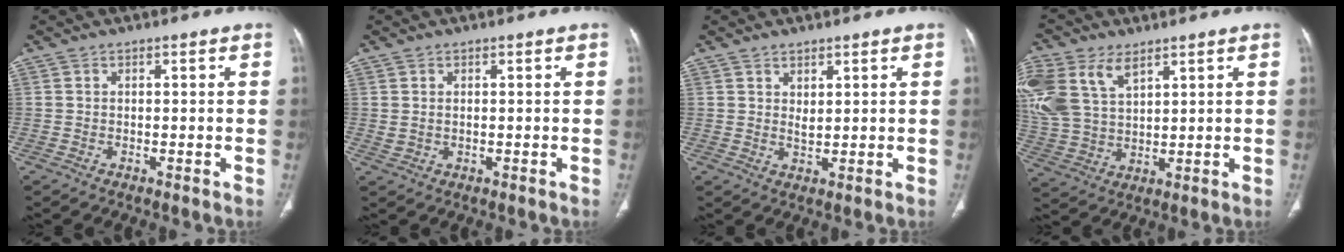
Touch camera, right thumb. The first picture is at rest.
{"total": 1.4, "force": [0.4, 0.9, 1.1], "torque": [-0.027, 0.000, 0.014]}
{"total": 2.1, "force": [1.2, 1.1, 1.4], "torque": [-0.019, -0.012, 0.026]}
{"total": 16.2, "force": [7.9, 9.9, 10.1], "torque": [-0.243, -0.002, 0.162]}